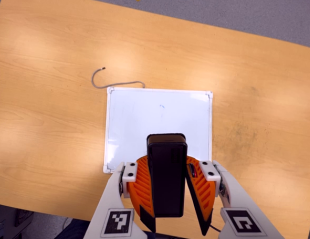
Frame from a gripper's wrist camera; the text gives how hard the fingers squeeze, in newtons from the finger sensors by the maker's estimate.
{"total": 10.0, "left": 9.6, "right": 10.3}